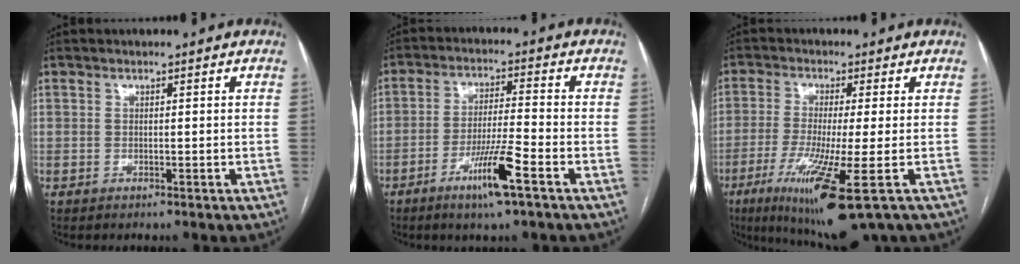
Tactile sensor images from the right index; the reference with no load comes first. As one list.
[{"total": 8.5, "force": [-4.6, -0.2, 7.2], "torque": [-0.135, -0.011, -0.082]}, {"total": 13.1, "force": [-5.8, 0.3, 11.8], "torque": [-0.226, -0.050, -0.098]}]